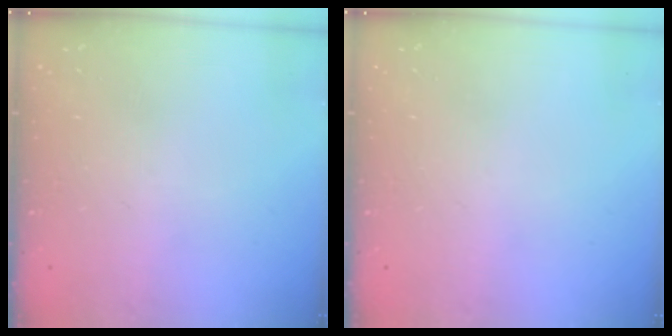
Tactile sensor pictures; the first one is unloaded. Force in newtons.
{"total": 0.0}